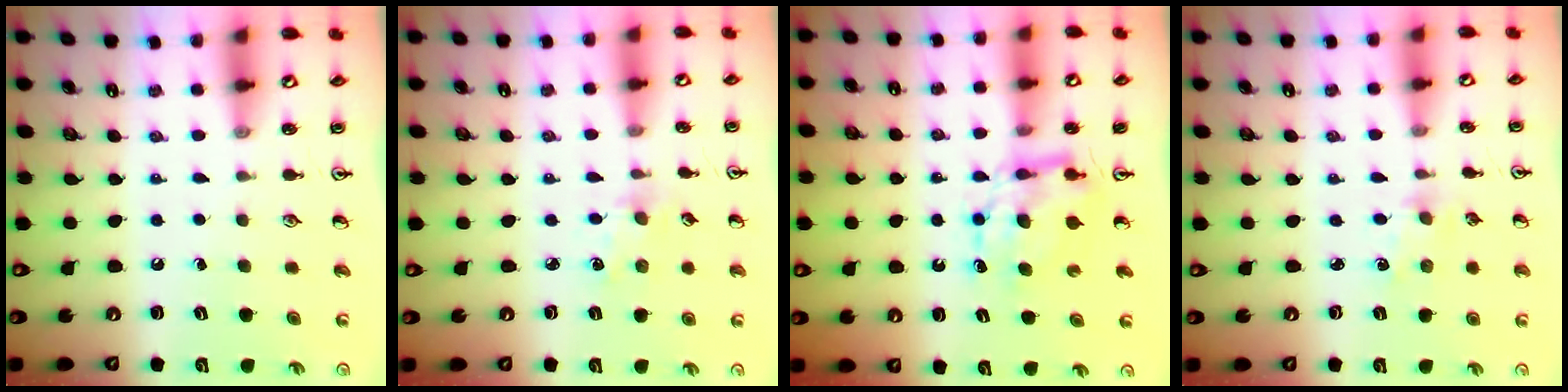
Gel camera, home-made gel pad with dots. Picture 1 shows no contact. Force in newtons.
{"total": 2.9, "press": 2.9, "slide": 0.5}
{"total": 6.7, "press": 6.7, "slide": 0.2}
{"total": 2.2, "press": 2.1, "slide": 0.3}